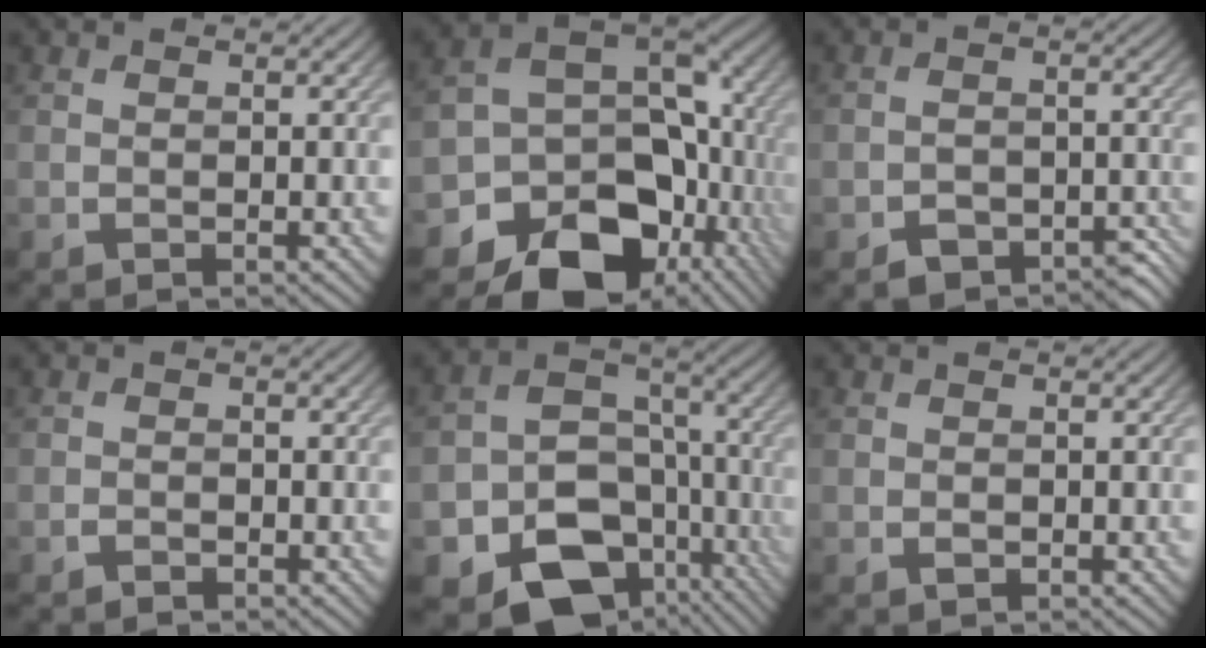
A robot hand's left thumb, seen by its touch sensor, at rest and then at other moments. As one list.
[{"total": 17.2, "force": [-8.0, 12.2, 9.1], "torque": [-0.174, -0.037, -0.102]}, {"total": 5.1, "force": [-3.8, 2.5, 2.4], "torque": [-0.036, -0.003, -0.061]}, {"total": 1.1, "force": [-0.9, 0.6, 0.3], "torque": [-0.006, 0.000, -0.018]}, {"total": 15.7, "force": [-7.2, 11.3, 8.2], "torque": [-0.133, -0.051, -0.103]}, {"total": 0.6, "force": [-0.1, 0.4, 0.4], "torque": [-0.006, -0.003, -0.002]}]